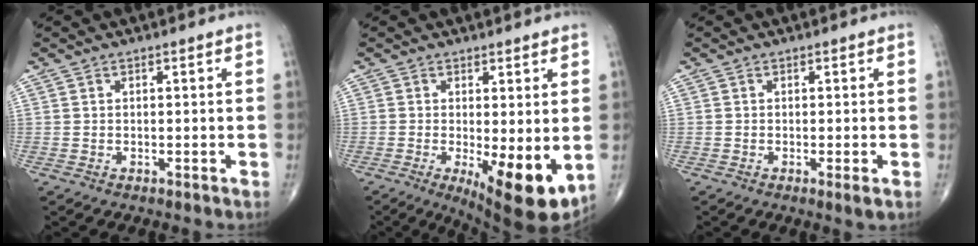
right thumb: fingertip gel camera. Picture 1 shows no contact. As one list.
[{"total": 11.0, "force": [-2.1, 3.4, 10.3], "torque": [-0.146, -0.026, -0.022]}, {"total": 1.6, "force": [-0.5, 0.1, 1.5], "torque": [-0.027, -0.007, -0.010]}]